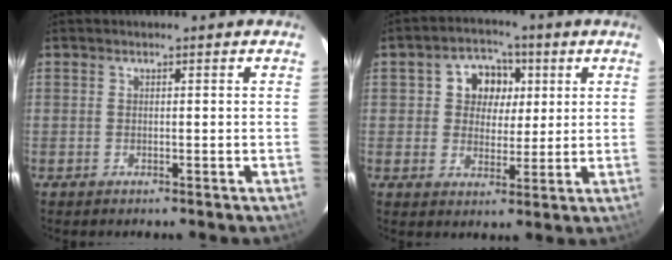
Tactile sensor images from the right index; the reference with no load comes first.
{"total": 7.8, "force": [1.9, 6.7, 3.5], "torque": [-0.065, 0.021, 0.030]}